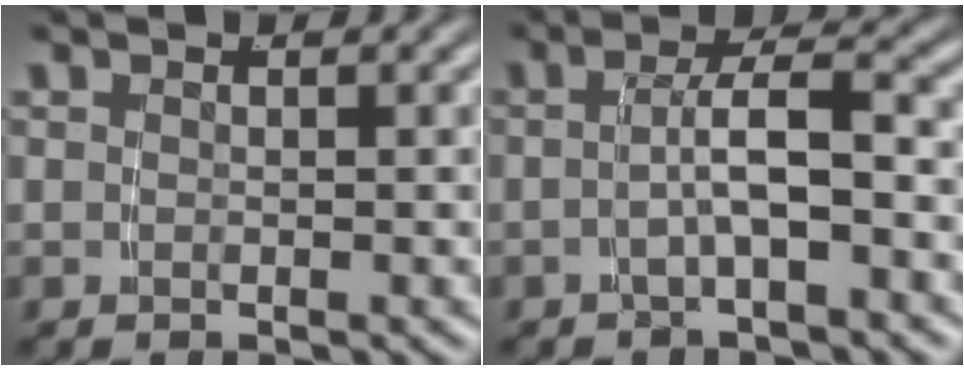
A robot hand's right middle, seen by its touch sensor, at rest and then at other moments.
{"total": 3.4, "force": [-1.6, 0.2, 3.0], "torque": [-0.044, 0.010, -0.027]}